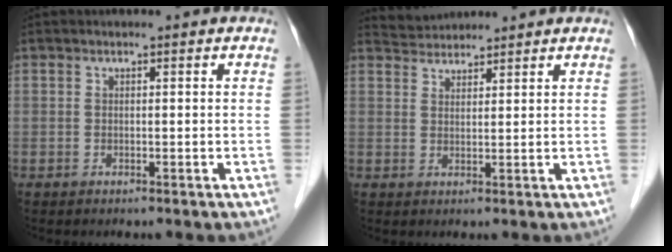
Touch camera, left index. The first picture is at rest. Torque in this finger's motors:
{"motor_torque": [0.21, -0.31, -0.04, 0.00]}